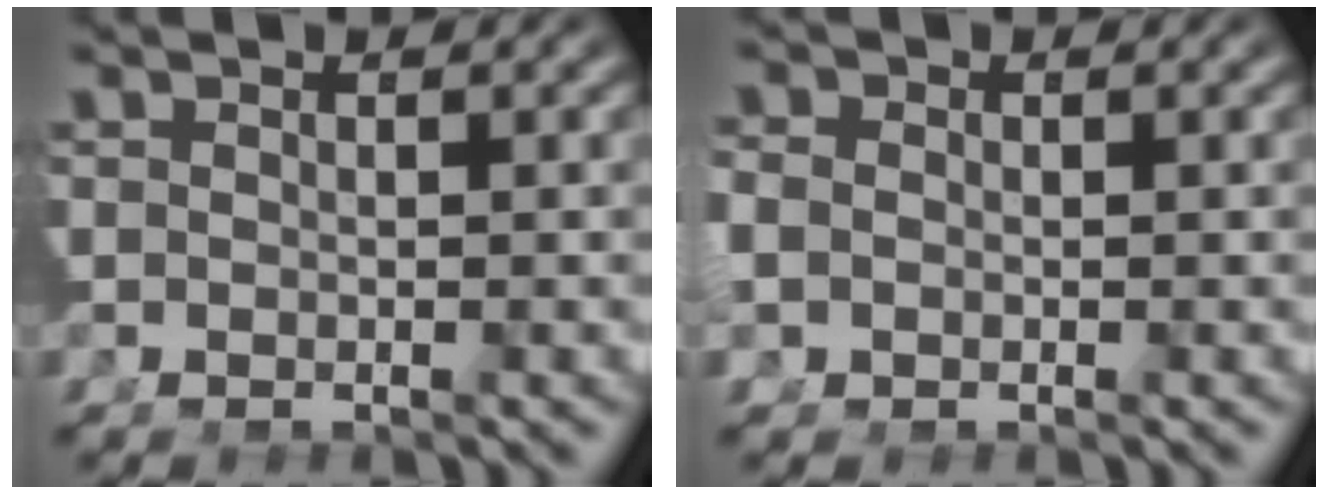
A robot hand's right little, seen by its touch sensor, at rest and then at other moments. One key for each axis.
{"total": 2.4, "fx": -0.7, "fy": 2.0, "fz": 1.1, "tx": -0.042, "ty": -0.017, "tz": -0.006}